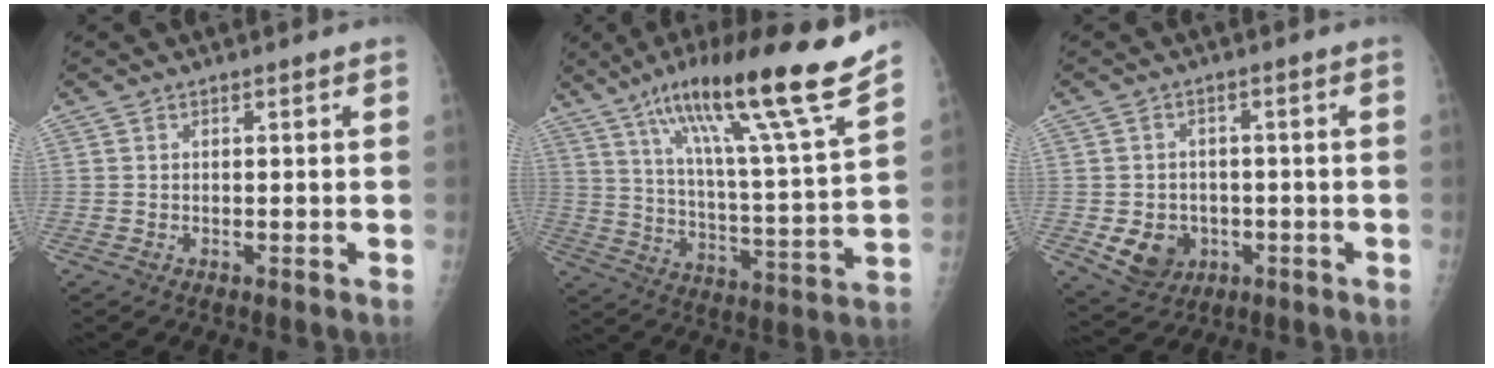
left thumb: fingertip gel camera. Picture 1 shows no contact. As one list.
[{"total": 23.1, "force": [16.1, 1.0, 16.5], "torque": [-0.245, -0.067, 0.261]}, {"total": 7.4, "force": [-1.9, 6.3, 3.4], "torque": [-0.033, 0.008, -0.019]}]